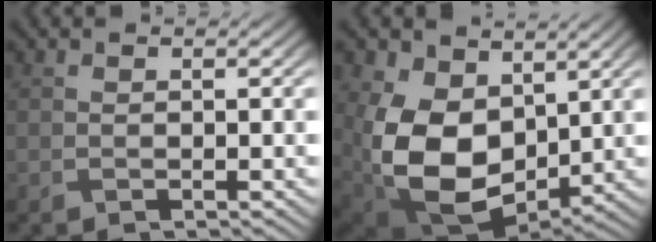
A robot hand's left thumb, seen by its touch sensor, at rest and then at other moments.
{"total": 14.8, "force": [1.4, 10.4, 10.4], "torque": [-0.244, -0.035, 0.037]}